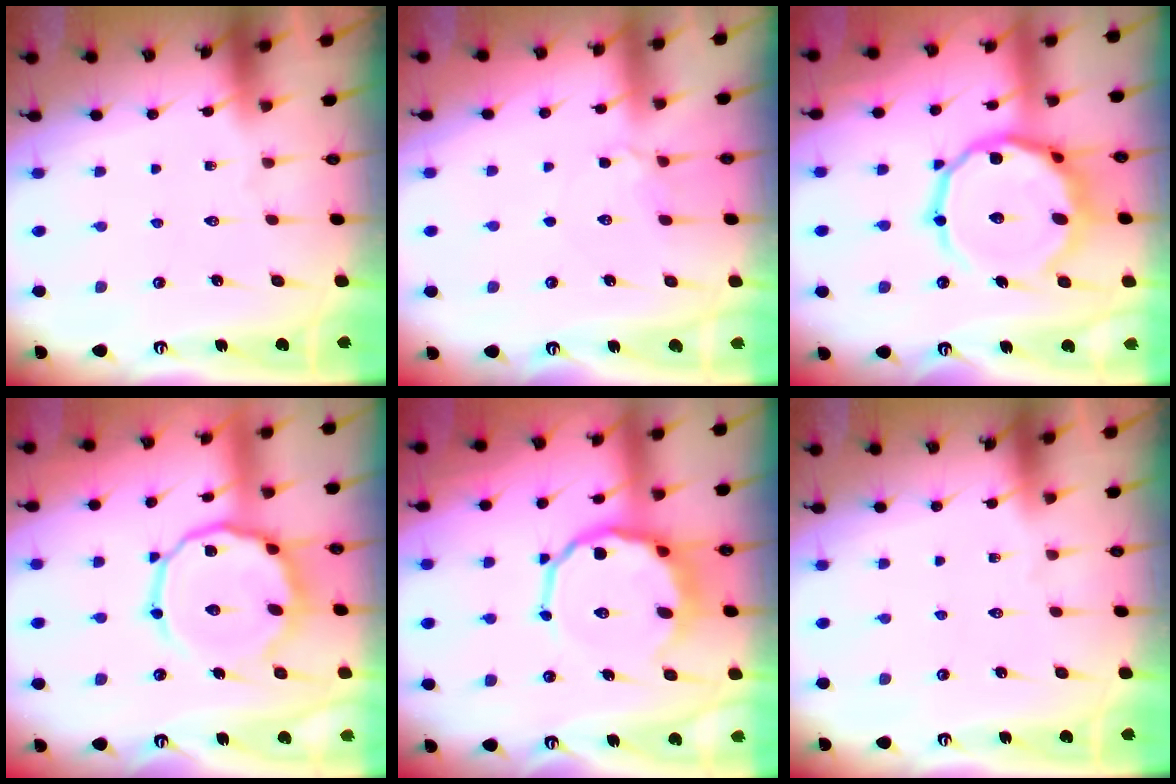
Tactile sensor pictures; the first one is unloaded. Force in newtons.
{"total": 4.2, "press": 4.2, "slide": 0.6}
{"total": 16.4, "press": 16.3, "slide": 1.9}
{"total": 13.3, "press": 13.2, "slide": 1.4}
{"total": 11.0, "press": 10.5, "slide": 3.3}
{"total": 0.0}